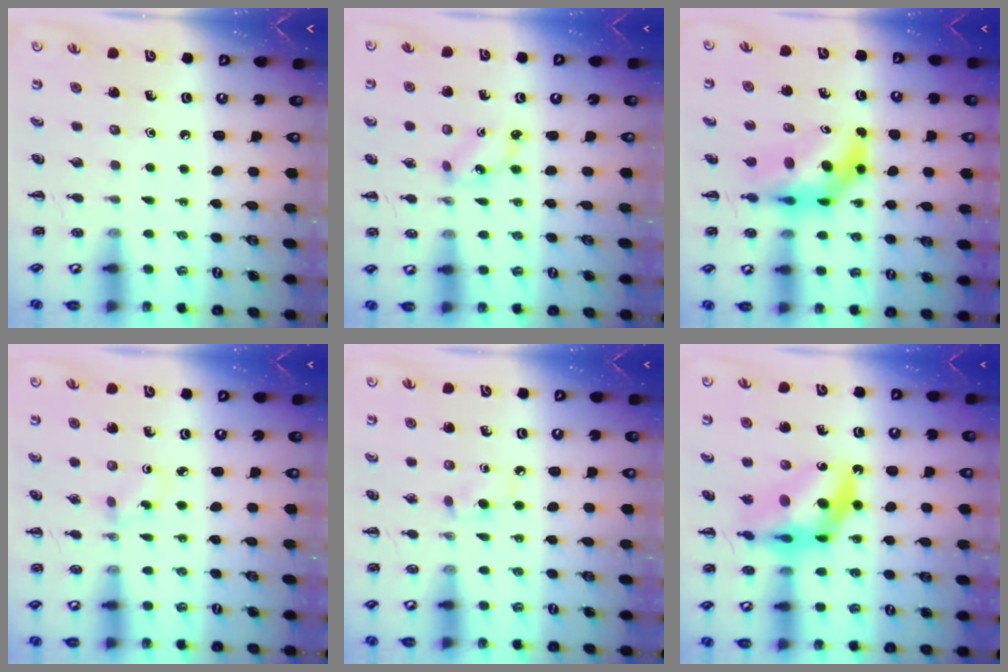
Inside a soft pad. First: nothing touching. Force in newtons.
{"total": 1.4, "press": 1.4, "slide": 0.3}
{"total": 6.7, "press": 6.5, "slide": 2.0}
{"total": 1.7, "press": 1.5, "slide": 0.9}
{"total": 3.4, "press": 3.2, "slide": 1.3}
{"total": 13.2, "press": 12.6, "slide": 4.2}